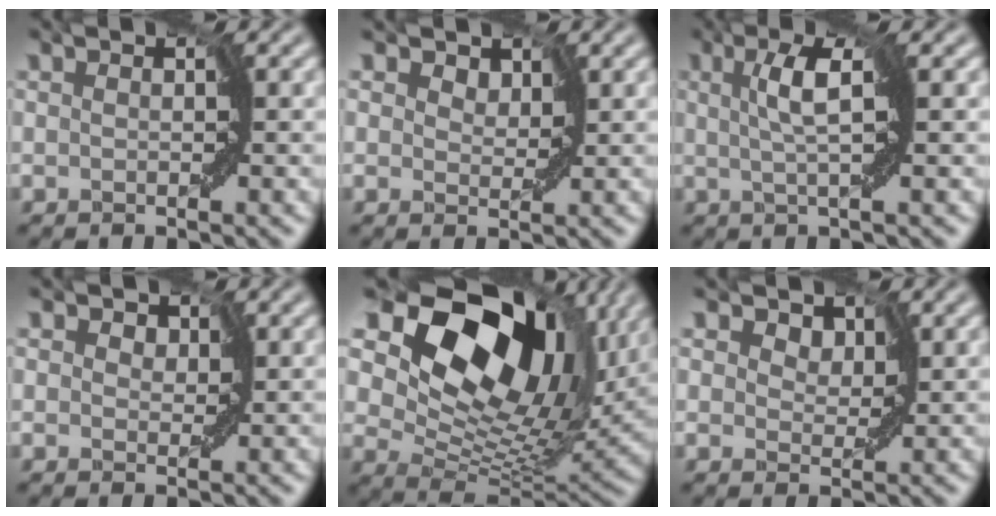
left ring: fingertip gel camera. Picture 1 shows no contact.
{"total": 2.2, "force": [1.5, 1.4, 0.8], "torque": [-0.008, 0.003, 0.011]}
{"total": 3.0, "force": [0.9, 0.1, 2.8], "torque": [-0.051, 0.004, 0.012]}
{"total": 2.1, "force": [1.0, 1.7, 0.9], "torque": [-0.001, 0.008, -0.001]}
{"total": 15.4, "force": [7.8, 9.4, 9.4], "torque": [-0.163, 0.014, 0.136]}
{"total": 3.0, "force": [1.9, 2.0, 1.3], "torque": [-0.017, 0.007, 0.009]}